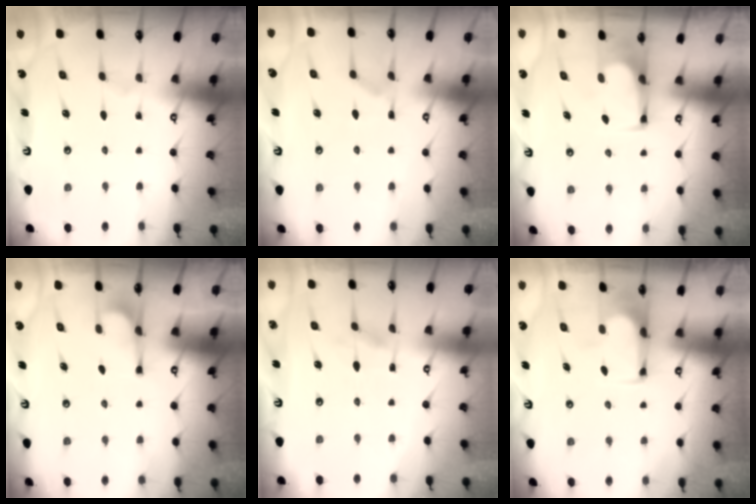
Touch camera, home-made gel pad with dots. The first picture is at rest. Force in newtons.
{"total": 1.7, "press": 1.0, "slide": 1.3}
{"total": 3.7, "press": 3.7, "slide": 0.3}
{"total": 2.2, "press": 2.0, "slide": 0.9}
{"total": 2.6, "press": 2.3, "slide": 1.0}
{"total": 0.9, "press": 0.3, "slide": 0.8}